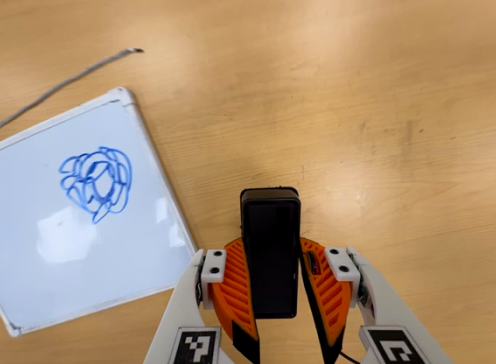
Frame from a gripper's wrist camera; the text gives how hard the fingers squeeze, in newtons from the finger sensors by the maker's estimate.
{"total": 8.6, "left": 8.0, "right": 9.3}